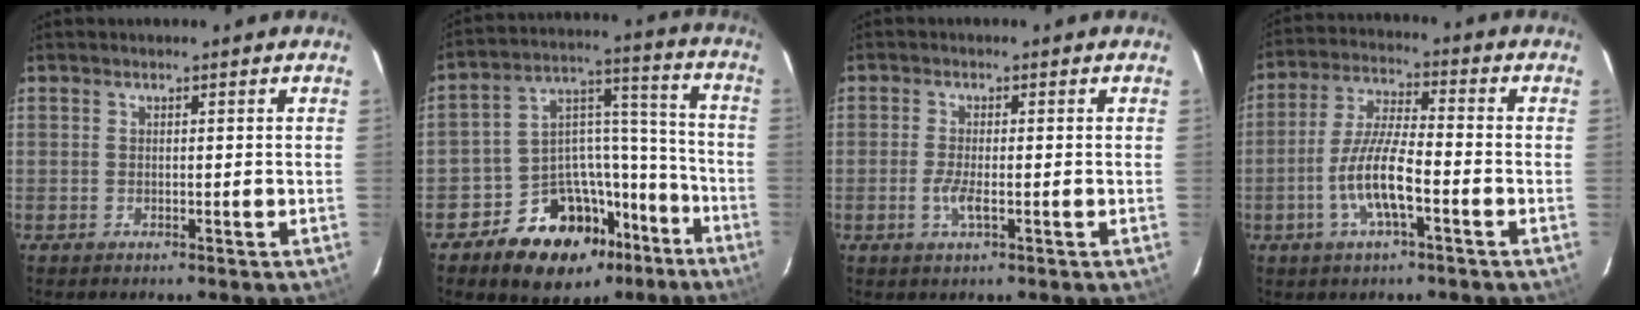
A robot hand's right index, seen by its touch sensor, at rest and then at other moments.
{"total": 18.0, "force": [-12.1, 11.3, 7.0], "torque": [-0.124, 0.069, -0.167]}
{"total": 2.9, "force": [-1.0, 0.5, 2.7], "torque": [-0.058, -0.005, -0.021]}
{"total": 9.5, "force": [-3.7, 1.9, 8.5], "torque": [-0.177, 0.001, -0.071]}